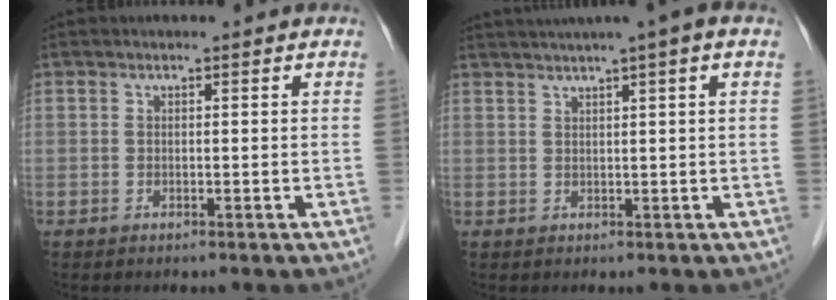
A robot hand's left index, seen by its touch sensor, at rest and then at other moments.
{"total": 7.3, "force": [4.9, -0.6, 5.4], "torque": [-0.084, 0.034, 0.069]}